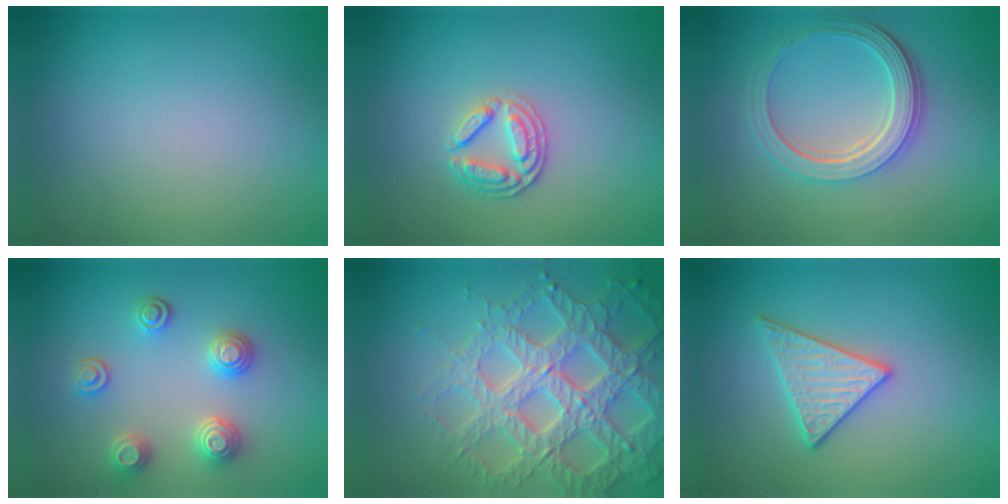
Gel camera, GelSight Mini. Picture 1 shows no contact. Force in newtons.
{"total": 2.6, "press": 2.4, "slide": 1.0}
{"total": 5.2, "press": 3.8, "slide": 3.5}
{"total": 3.4, "press": 3.2, "slide": 1.2}
{"total": 6.9, "press": 6.7, "slide": 1.7}
{"total": 3.0, "press": 3.0, "slide": 0.1}